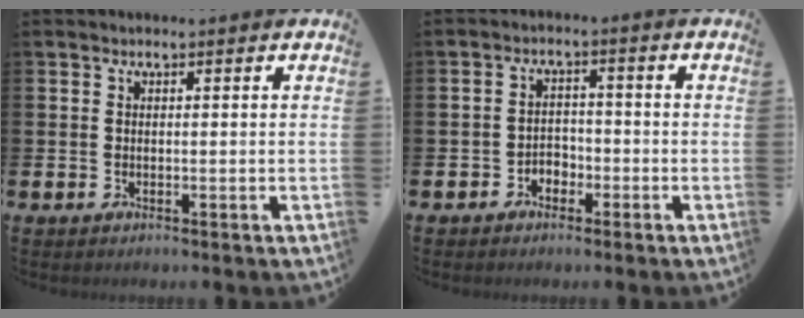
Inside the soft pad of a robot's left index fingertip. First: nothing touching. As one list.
[{"total": 2.4, "force": [-1.8, 1.5, 0.4], "torque": [-0.019, 0.008, -0.038]}]